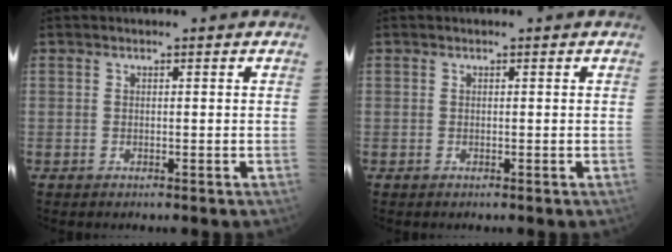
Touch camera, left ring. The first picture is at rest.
{"total": 0.0}